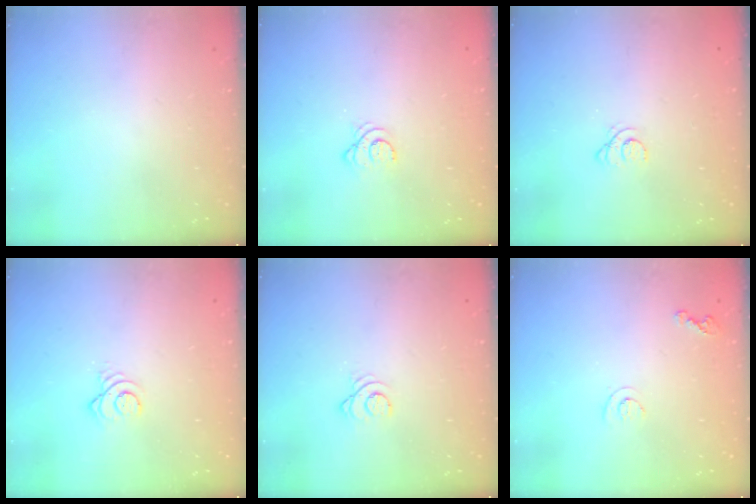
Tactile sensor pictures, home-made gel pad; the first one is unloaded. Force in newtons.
{"total": 3.2, "press": 3.2, "slide": 0.3}
{"total": 1.5, "press": 1.5, "slide": 0.2}
{"total": 3.3, "press": 3.3, "slide": 0.4}
{"total": 2.5, "press": 2.5, "slide": 0.2}
{"total": 5.7, "press": 5.7, "slide": 0.7}